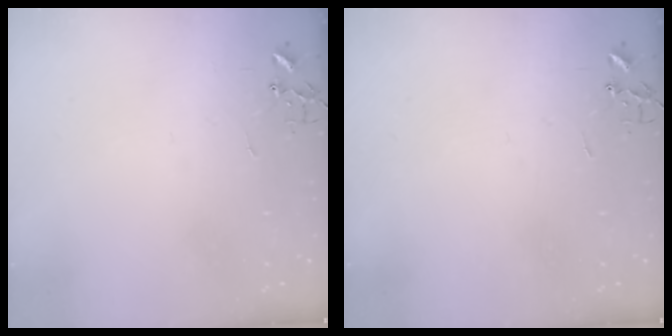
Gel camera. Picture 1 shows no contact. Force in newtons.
{"total": 0.0}